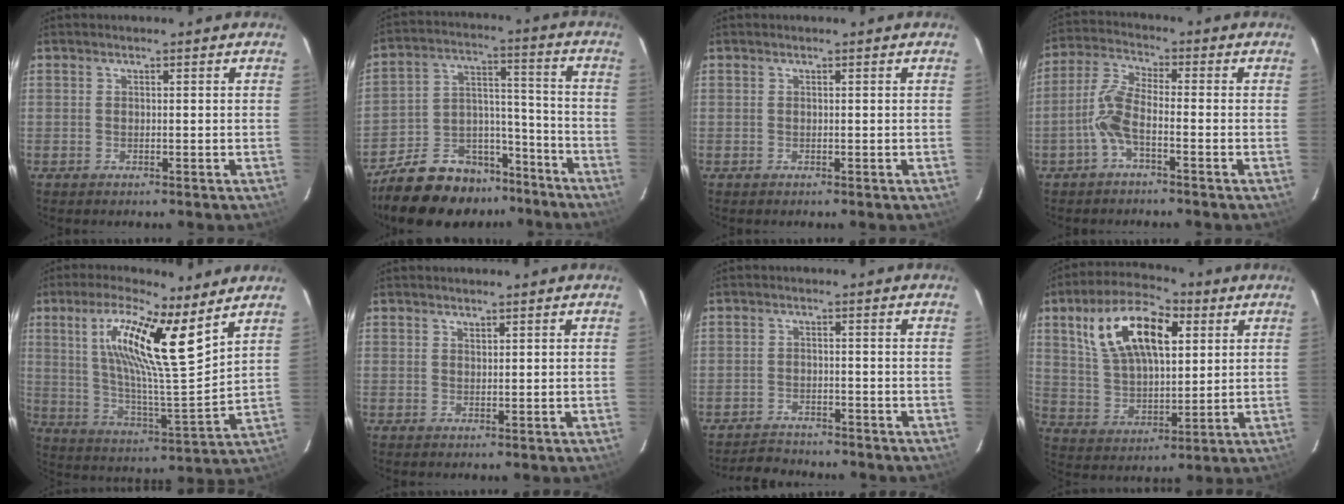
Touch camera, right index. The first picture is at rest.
{"total": 17.6, "force": [-13.8, 8.9, 6.2], "torque": [-0.135, 0.053, -0.201]}
{"total": 0.0}
{"total": 6.2, "force": [-2.6, 1.7, 5.4], "torque": [-0.126, 0.012, -0.057]}
{"total": 17.3, "force": [9.2, 2.2, 14.5], "torque": [-0.252, 0.004, 0.163]}
{"total": 0.8, "force": [0.7, 0.4, 0.1], "torque": [-0.003, 0.001, 0.013]}
{"total": 5.6, "force": [-5.4, 1.6, 0.8], "torque": [-0.032, 0.009, -0.084]}
{"total": 17.3, "force": [6.8, 8.4, 13.5], "torque": [-0.252, 0.030, 0.128]}